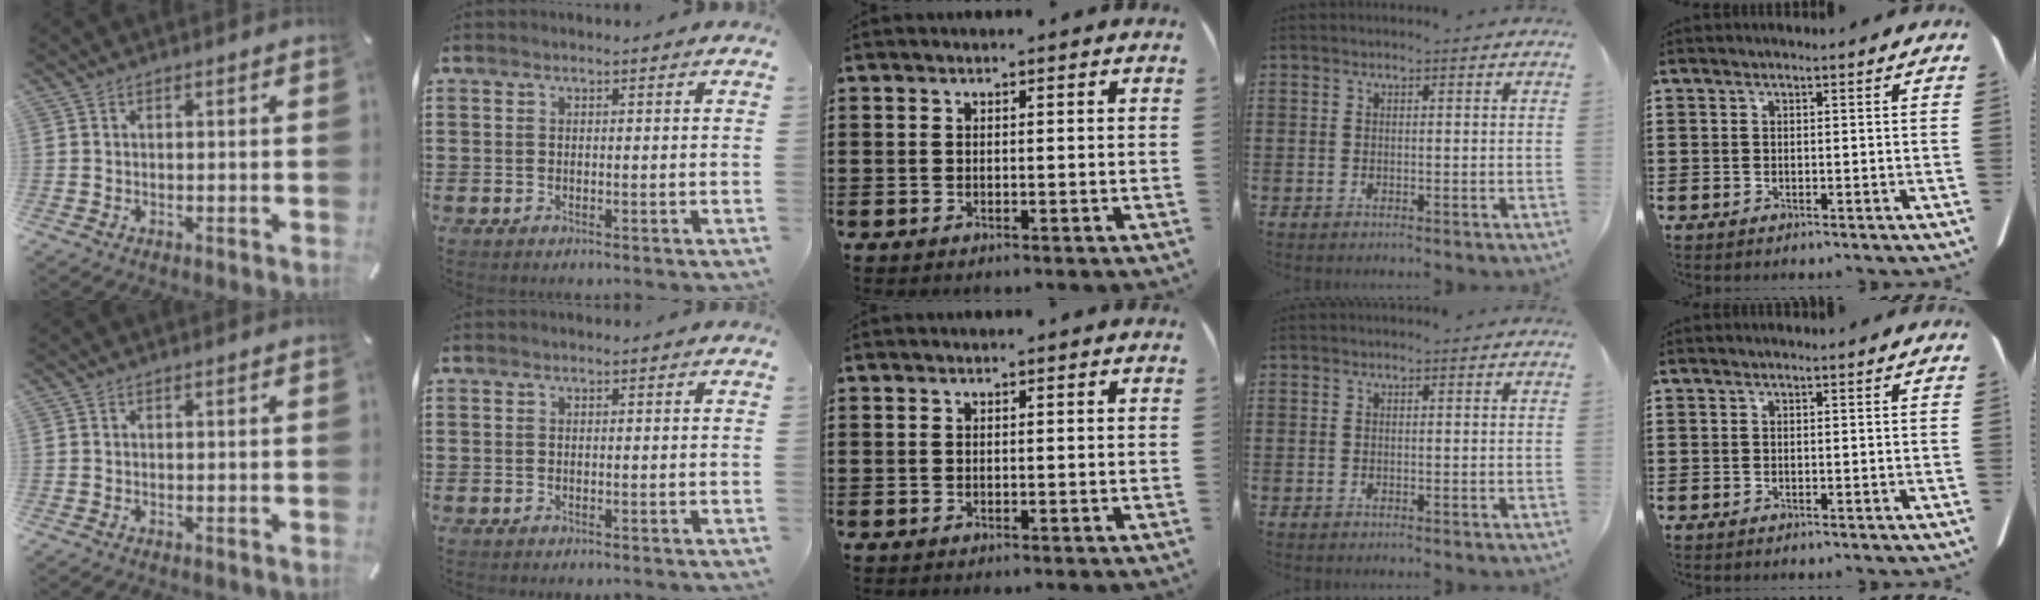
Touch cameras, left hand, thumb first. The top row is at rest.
{}